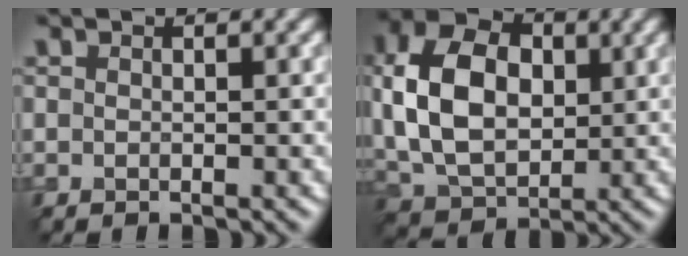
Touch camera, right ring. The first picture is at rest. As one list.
[{"total": 10.7, "force": [1.4, 7.3, 7.7], "torque": [-0.171, 0.012, 0.018]}]